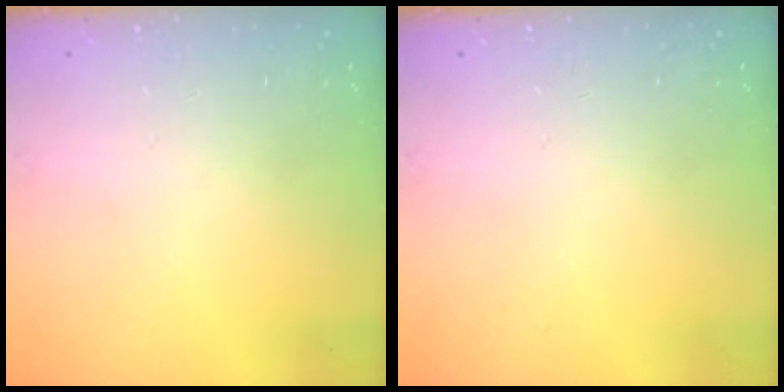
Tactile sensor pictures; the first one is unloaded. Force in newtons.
{"total": 0.0}